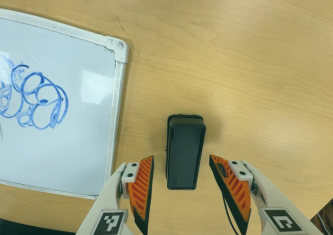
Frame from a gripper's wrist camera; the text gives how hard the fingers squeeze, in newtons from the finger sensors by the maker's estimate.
{"total": 0.0}